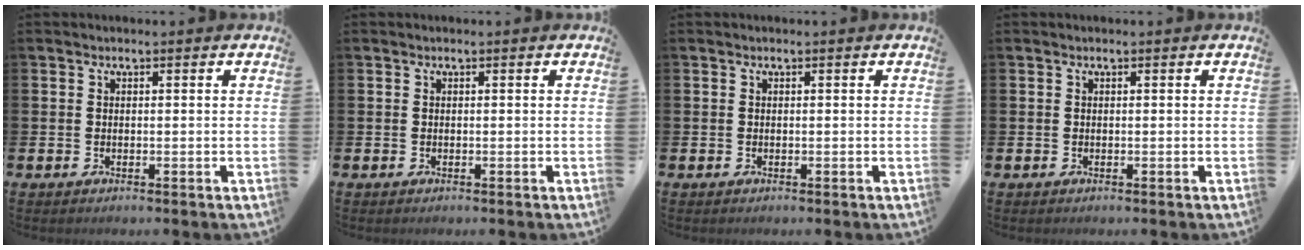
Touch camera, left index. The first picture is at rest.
{"total": 0.0}
{"total": 0.0}
{"total": 0.0}